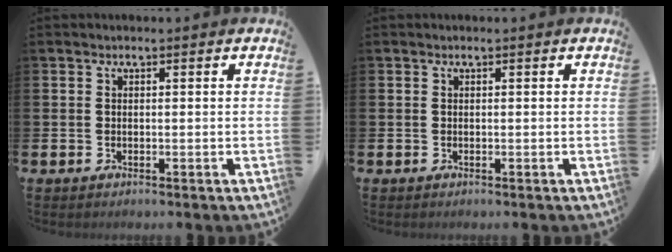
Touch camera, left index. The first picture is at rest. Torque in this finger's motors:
{"motor_torque": [-0.01, 0.00, 0.03, 0.01]}